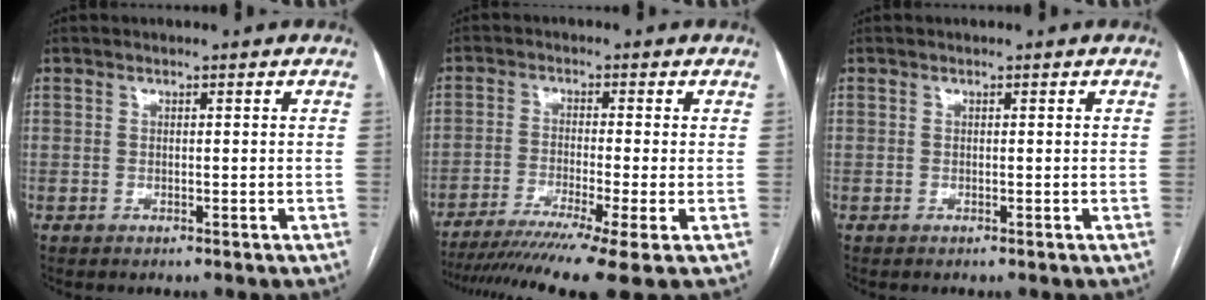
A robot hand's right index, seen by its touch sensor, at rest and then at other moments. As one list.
[{"total": 13.1, "force": [-9.6, -1.3, 8.8], "torque": [-0.134, -0.033, -0.152]}, {"total": 0.0}]